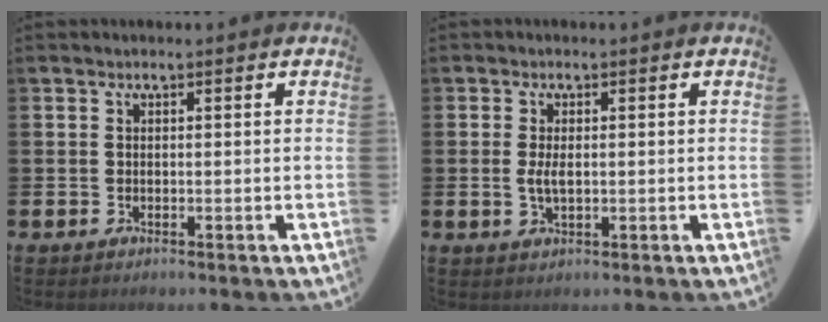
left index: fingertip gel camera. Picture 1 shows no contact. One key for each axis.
{"total": 2.3, "fx": 0.1, "fy": 0.9, "fz": 2.1, "tx": -0.036, "ty": 0.001, "tz": 0.000}